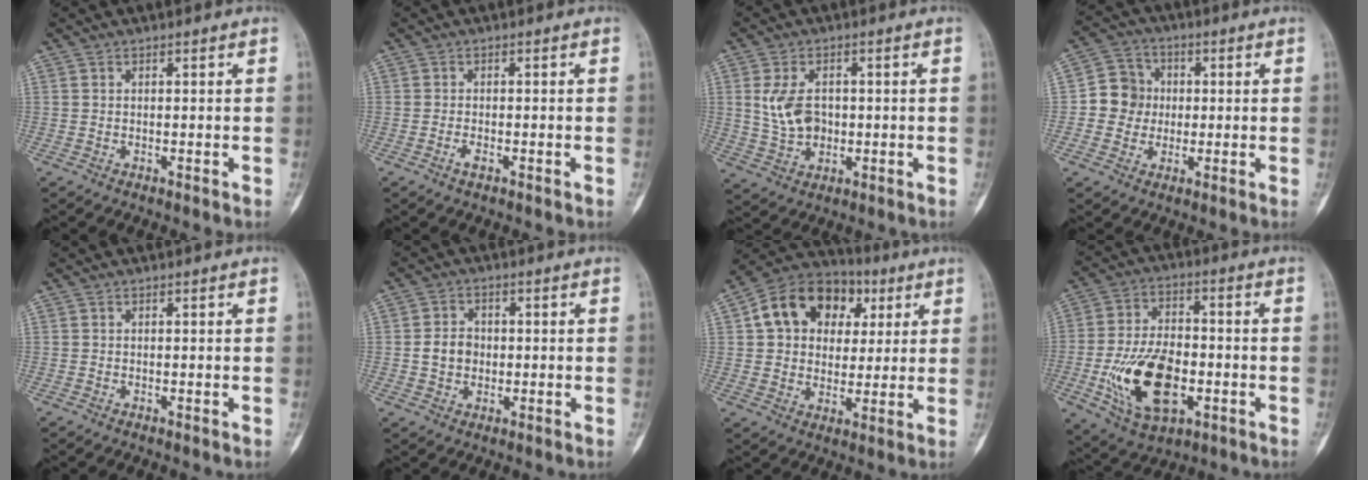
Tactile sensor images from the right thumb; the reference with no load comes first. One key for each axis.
{"total": 1.4, "fx": -0.8, "fy": 0.5, "fz": 1.0, "tx": -0.019, "ty": 0.000, "tz": -0.018}
{"total": 7.4, "fx": 0.6, "fy": 5.2, "fz": 5.3, "tx": -0.088, "ty": 0.000, "tz": 0.021}
{"total": 7.8, "fx": -0.3, "fy": 7.5, "fz": 2.3, "tx": -0.001, "ty": 0.014, "tz": -0.014}
{"total": 0.0}
{"total": 4.7, "fx": -0.3, "fy": 3.9, "fz": 2.6, "tx": -0.032, "ty": 0.009, "tz": -0.007}
{"total": 16.4, "fx": 4.8, "fy": 12.6, "fz": 9.3, "tx": -0.112, "ty": 0.012, "tz": 0.070}
{"total": 17.4, "fx": -4.5, "fy": 9.8, "fz": 13.6, "tx": -0.229, "ty": 0.014, "tz": -0.070}